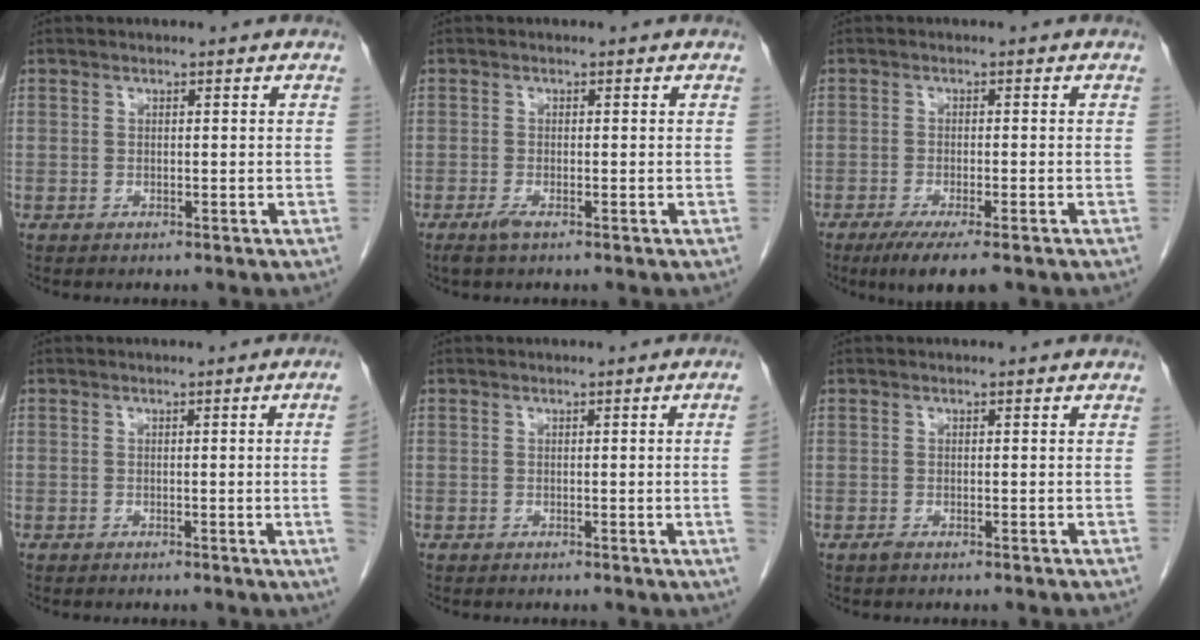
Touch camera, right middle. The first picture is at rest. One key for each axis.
{"total": 1.5, "fx": -1.0, "fy": 0.2, "fz": 1.2, "tx": -0.028, "ty": -0.005, "tz": -0.021}
{"total": 6.8, "fx": -4.7, "fy": 0.8, "fz": 4.8, "tx": -0.069, "ty": -0.016, "tz": -0.071}
{"total": 3.8, "fx": -0.4, "fy": -1.5, "fz": 3.4, "tx": -0.038, "ty": -0.005, "tz": -0.005}
{"total": 2.6, "fx": -0.2, "fy": -1.0, "fz": 2.4, "tx": -0.026, "ty": -0.003, "tz": 0.000}
{"total": 0.6, "fx": -0.4, "fy": 0.1, "fz": 0.3, "tx": -0.008, "ty": 0.000, "tz": -0.007}